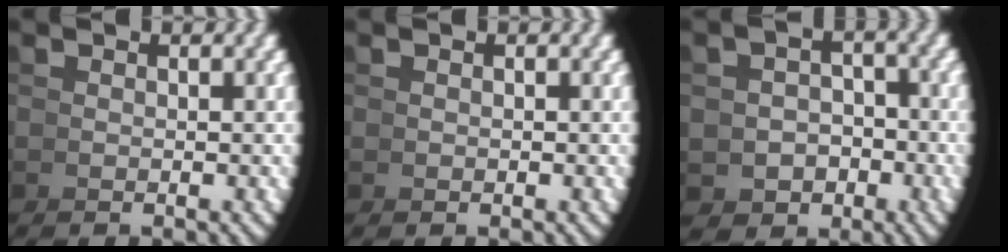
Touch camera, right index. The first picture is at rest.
{"total": 0.0}
{"total": 6.7, "force": [-2.7, 5.8, 2.3], "torque": [-0.034, -0.027, -0.040]}